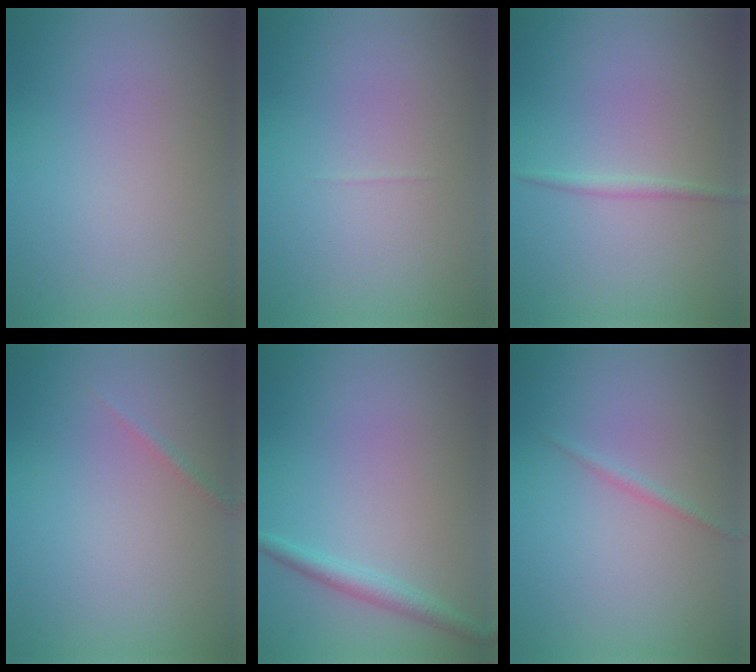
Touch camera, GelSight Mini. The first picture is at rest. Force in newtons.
{"total": 0.0}
{"total": 0.9, "press": 0.9, "slide": 0.0}
{"total": 0.6, "press": 0.6, "slide": 0.0}
{"total": 2.0, "press": 2.0, "slide": 0.1}
{"total": 0.8, "press": 0.8, "slide": 0.1}